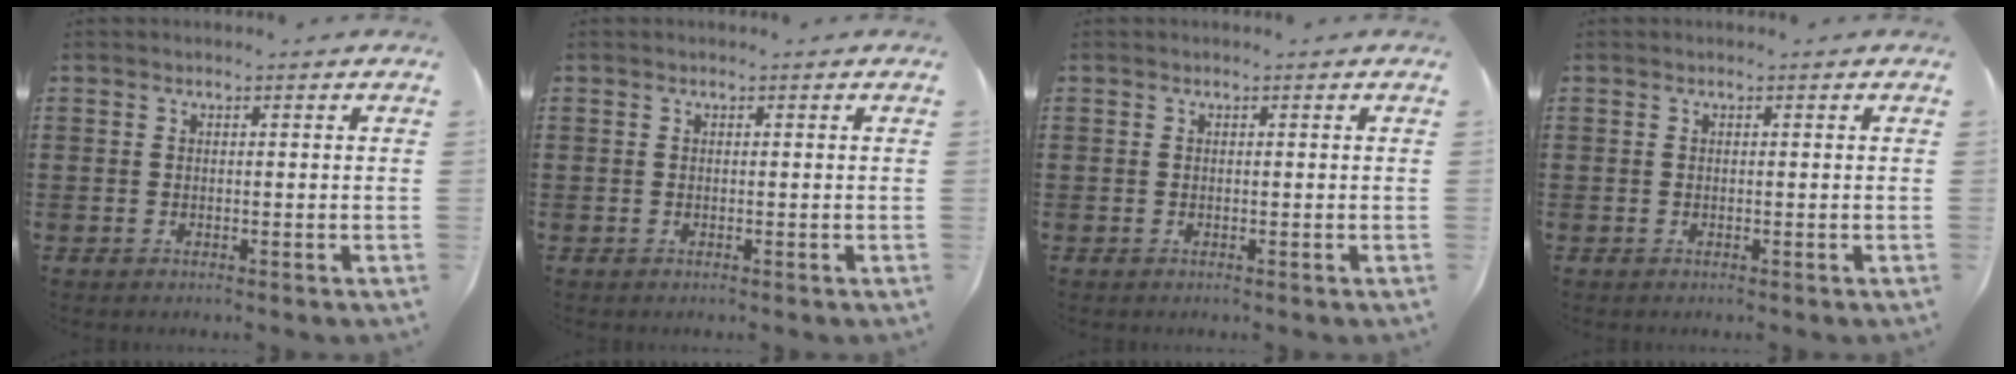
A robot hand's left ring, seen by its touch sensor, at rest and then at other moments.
{"total": 0.0}
{"total": 0.0}
{"total": 0.0}